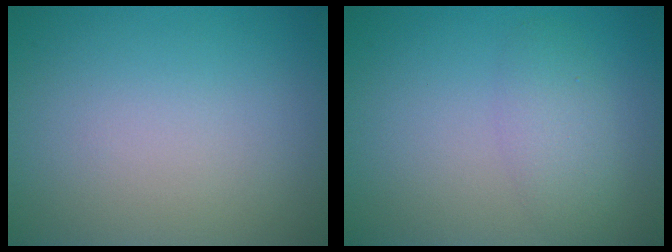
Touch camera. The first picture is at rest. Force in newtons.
{"total": 2.5, "press": 2.5, "slide": 0.0}